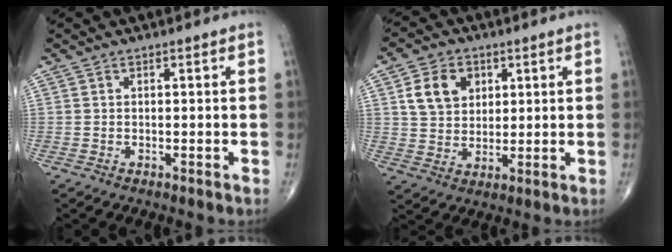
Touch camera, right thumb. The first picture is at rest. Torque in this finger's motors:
{"motor_torque": [-0.85, 1.01, 0.14, -0.05, 0.10]}